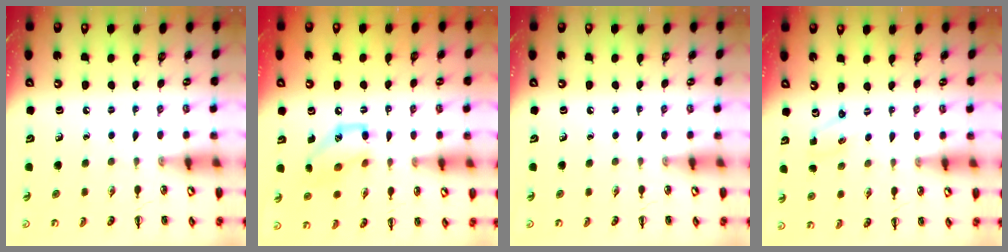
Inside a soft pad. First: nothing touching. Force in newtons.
{"total": 11.7, "press": 11.7, "slide": 0.8}
{"total": 0.0}
{"total": 0.9, "press": 0.8, "slide": 0.3}